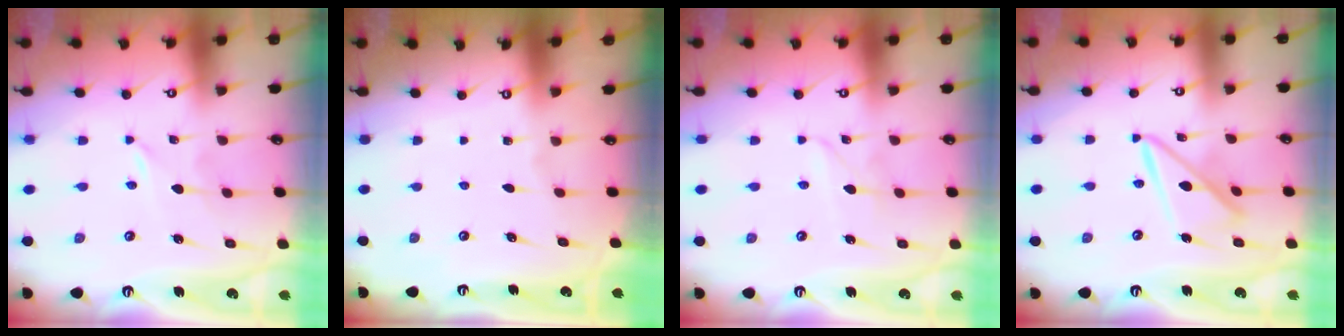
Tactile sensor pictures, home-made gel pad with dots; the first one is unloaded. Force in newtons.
{"total": 0.0}
{"total": 1.6, "press": 1.5, "slide": 0.2}
{"total": 12.2, "press": 12.1, "slide": 1.1}